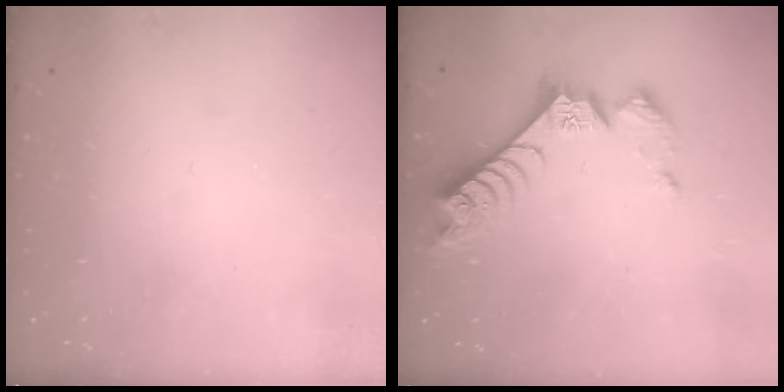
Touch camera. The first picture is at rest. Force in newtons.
{"total": 8.4, "press": 8.4, "slide": 0.3}